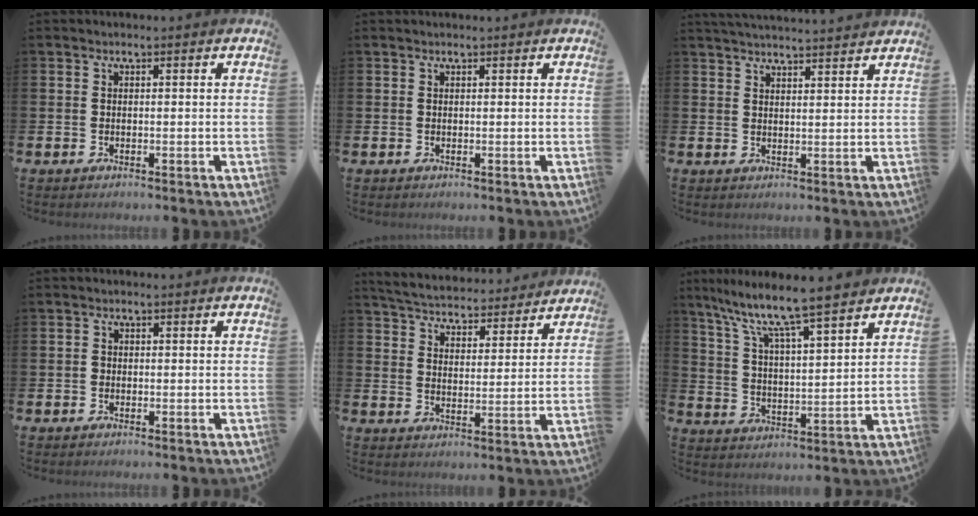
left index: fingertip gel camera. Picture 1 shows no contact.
{"total": 0.0}
{"total": 3.5, "force": [3.5, -0.3, 0.1], "torque": [-0.005, -0.021, 0.063]}
{"total": 0.8, "force": [-0.4, 0.7, 0.3], "torque": [-0.006, 0.004, -0.009]}
{"total": 5.4, "force": [5.3, 0.8, 0.4], "torque": [-0.026, -0.044, 0.090]}
{"total": 9.1, "force": [8.2, 0.4, 3.9], "torque": [-0.106, -0.055, 0.137]}